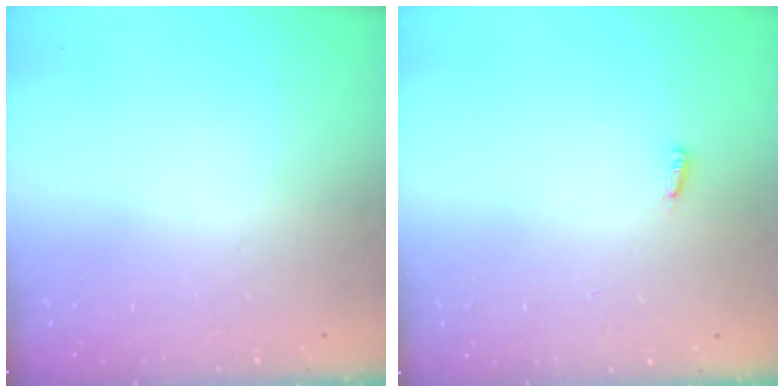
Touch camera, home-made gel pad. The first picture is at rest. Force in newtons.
{"total": 2.9, "press": 2.8, "slide": 0.9}